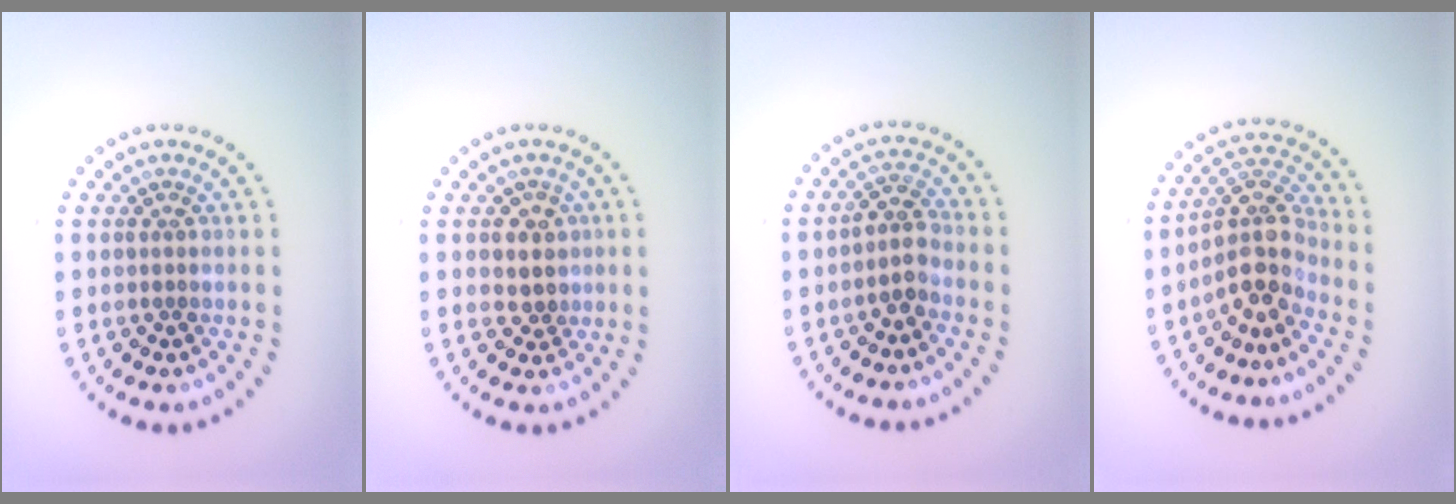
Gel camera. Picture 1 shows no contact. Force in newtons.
{"total": 2.2, "press": 2.0, "slide": 0.9}
{"total": 2.4, "press": 1.8, "slide": 1.5}
{"total": 4.1, "press": 3.2, "slide": 2.6}